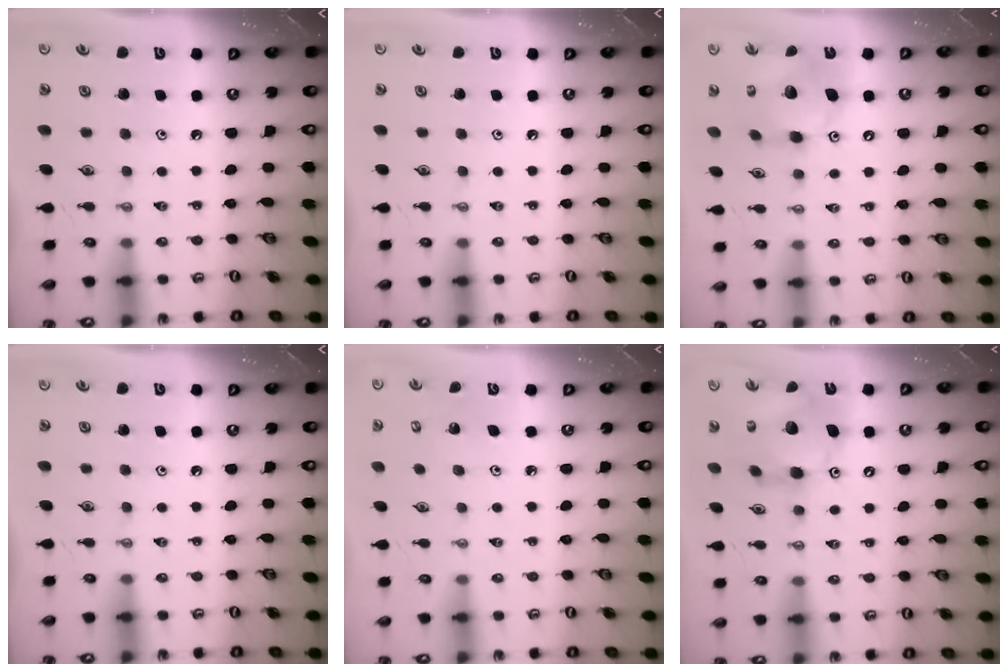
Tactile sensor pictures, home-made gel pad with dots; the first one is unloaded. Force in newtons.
{"total": 0.0}
{"total": 13.7, "press": 13.6, "slide": 1.4}
{"total": 0.0}
{"total": 3.7, "press": 3.7, "slide": 0.2}
{"total": 14.4, "press": 14.3, "slide": 1.4}